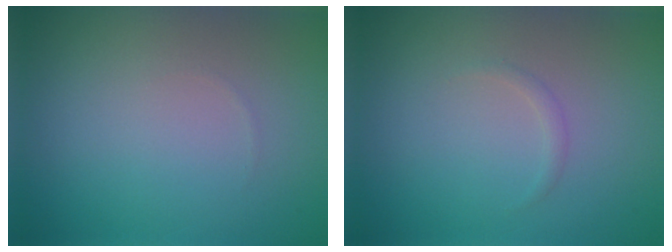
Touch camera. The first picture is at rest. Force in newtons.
{"total": 0.6, "press": 0.6, "slide": 0.0}